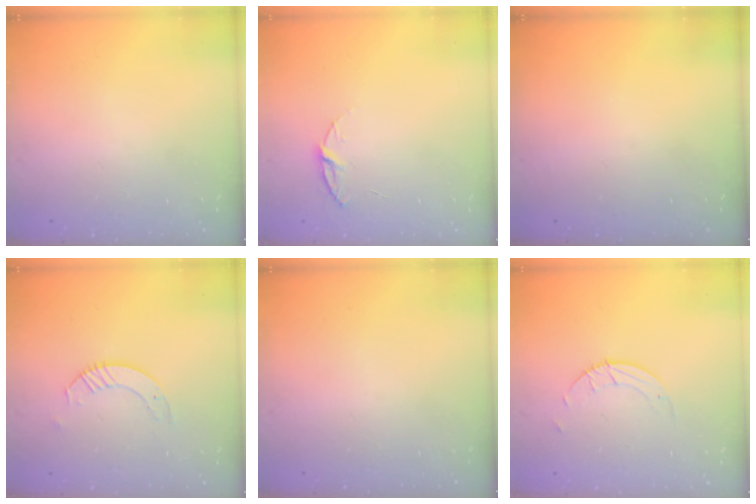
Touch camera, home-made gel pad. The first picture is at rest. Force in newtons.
{"total": 5.9, "press": 5.8, "slide": 0.6}
{"total": 0.0}
{"total": 3.8, "press": 3.8, "slide": 0.1}
{"total": 0.0}
{"total": 1.5, "press": 1.5, "slide": 0.1}